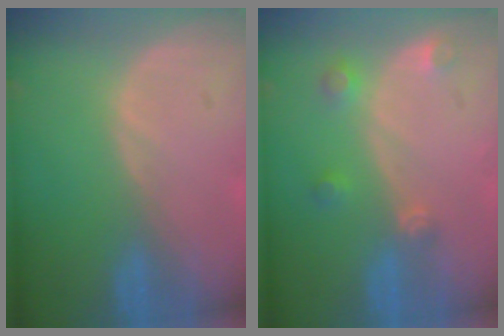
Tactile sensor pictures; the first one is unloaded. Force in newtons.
{"total": 3.2, "press": 2.9, "slide": 1.2}